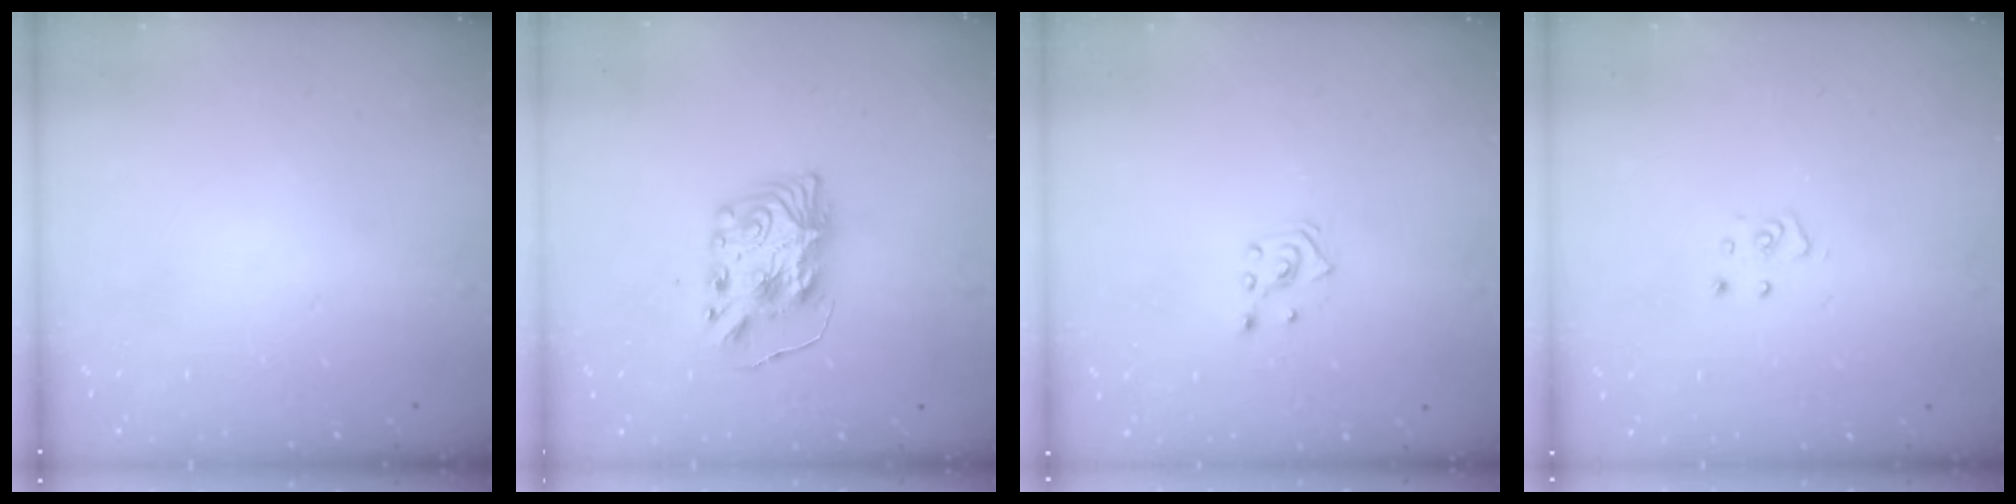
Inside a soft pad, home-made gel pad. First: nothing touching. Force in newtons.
{"total": 9.5, "press": 9.5, "slide": 0.4}
{"total": 2.8, "press": 2.7, "slide": 0.7}
{"total": 3.9, "press": 3.9, "slide": 0.2}